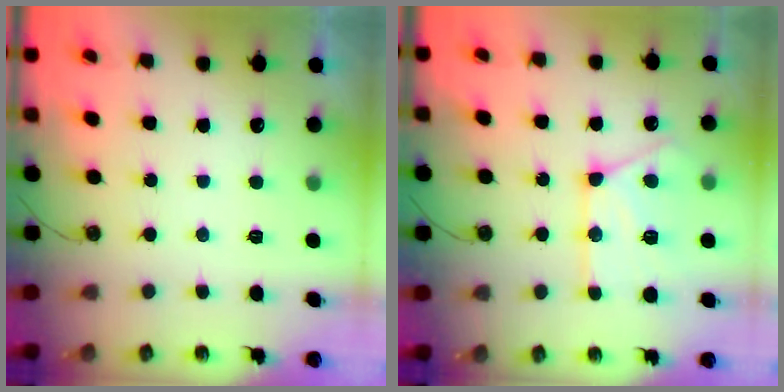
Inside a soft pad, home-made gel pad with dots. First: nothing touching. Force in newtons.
{"total": 15.6, "press": 15.5, "slide": 1.8}